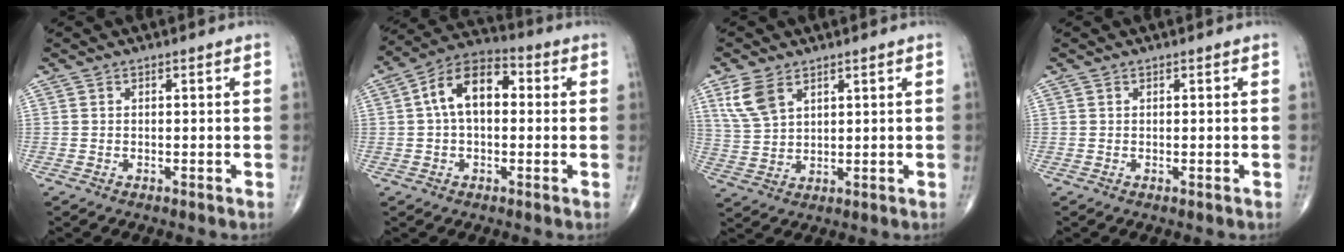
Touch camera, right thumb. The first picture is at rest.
{"total": 11.4, "force": [1.4, 6.8, 9.0], "torque": [-0.144, 0.036, 0.012]}
{"total": 6.9, "force": [3.7, 3.9, 4.2], "torque": [-0.081, -0.010, 0.085]}
{"total": 0.0}